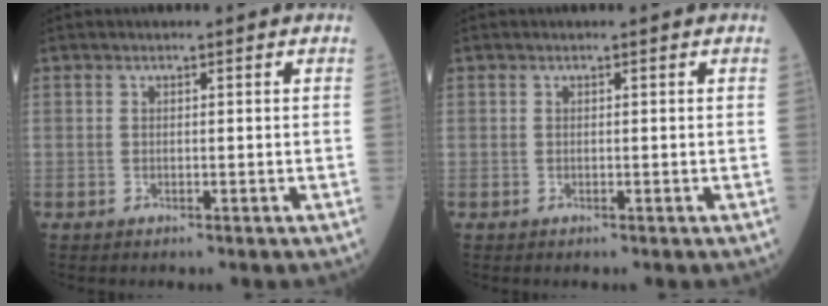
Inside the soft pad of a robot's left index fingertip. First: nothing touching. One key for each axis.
{"total": 0.0}